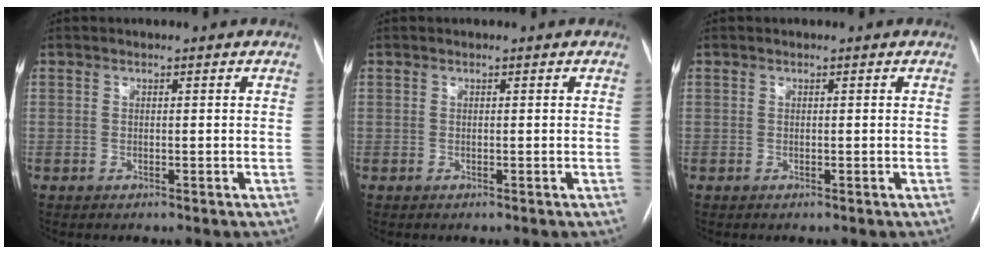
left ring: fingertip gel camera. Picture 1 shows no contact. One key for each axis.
{"total": 0.0}
{"total": 0.0}